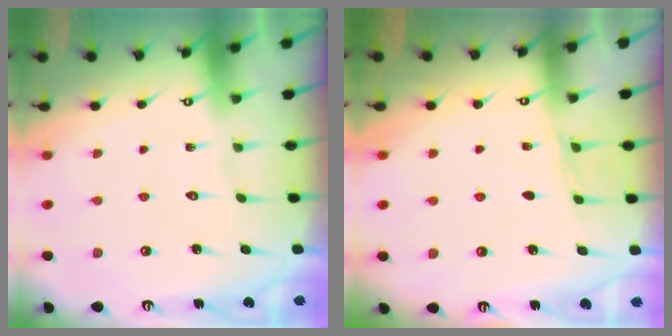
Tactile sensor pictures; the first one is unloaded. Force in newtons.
{"total": 3.7, "press": 3.5, "slide": 1.2}